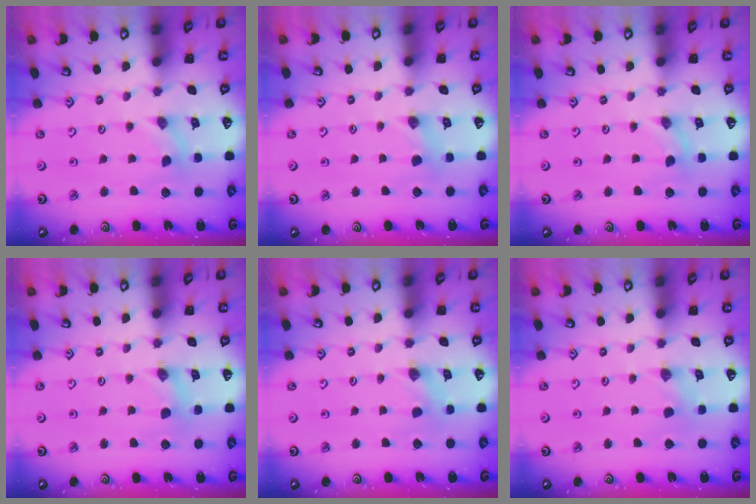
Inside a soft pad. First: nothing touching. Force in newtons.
{"total": 1.8, "press": 1.7, "slide": 0.3}
{"total": 0.0}
{"total": 1.2, "press": 1.2, "slide": 0.2}
{"total": 0.0}
{"total": 0.0}